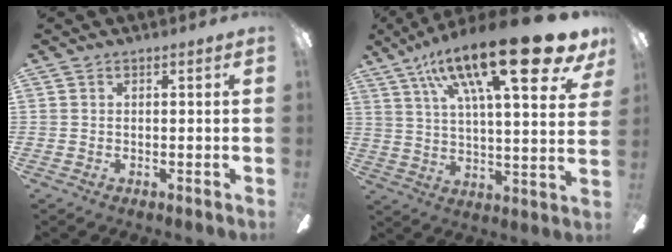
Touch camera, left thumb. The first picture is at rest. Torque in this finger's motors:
{"motor_torque": [2.12, 2.14, 1.64, -1.13, 0.40]}